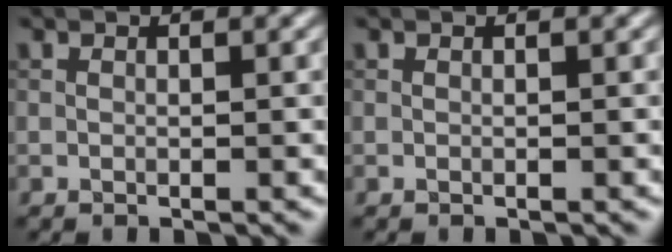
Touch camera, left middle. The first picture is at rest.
{"total": 0.0}